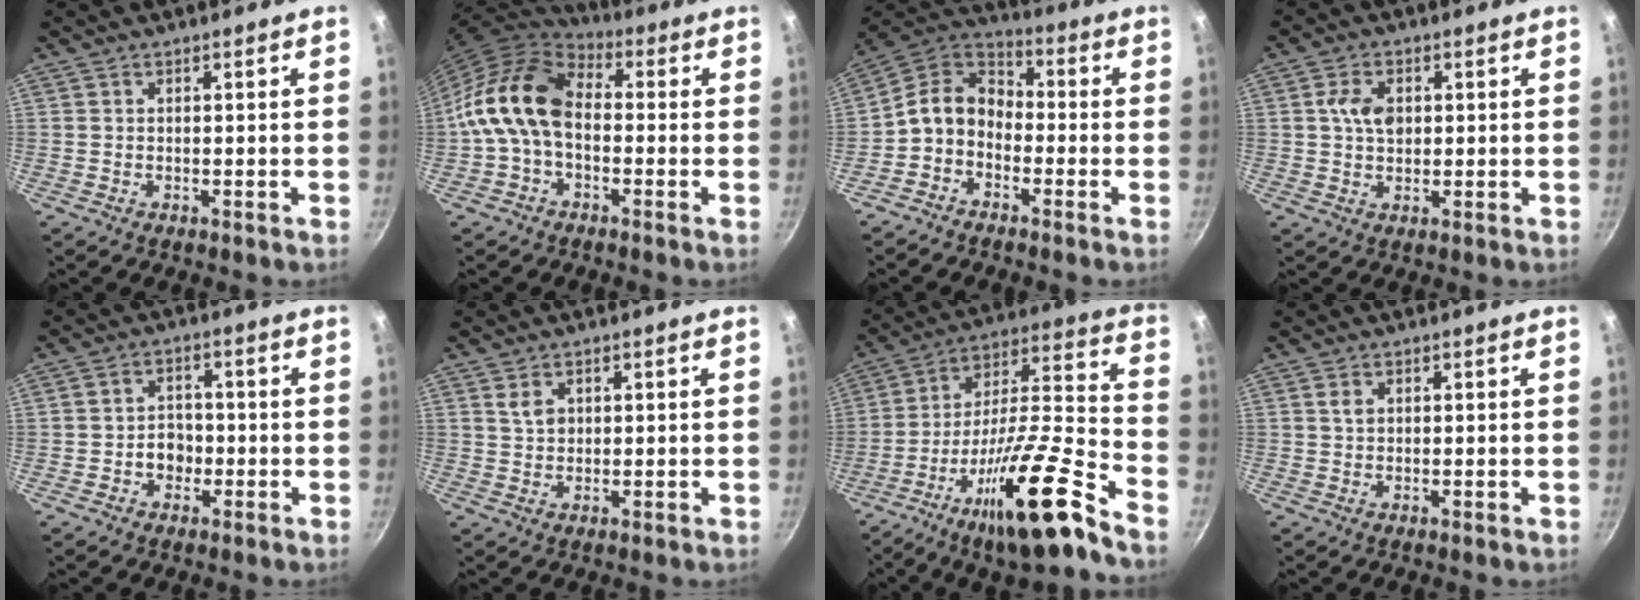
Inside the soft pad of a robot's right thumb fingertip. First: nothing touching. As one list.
[{"total": 14.1, "force": [-1.2, 9.3, 10.5], "torque": [-0.181, 0.040, -0.043]}, {"total": 9.8, "force": [-2.7, 7.3, 6.0], "torque": [-0.094, 0.054, -0.076]}, {"total": 5.4, "force": [0.8, 3.8, 3.8], "torque": [-0.056, 0.003, 0.011]}, {"total": 4.6, "force": [-1.5, 3.7, 2.3], "torque": [-0.010, 0.016, -0.027]}, {"total": 2.9, "force": [1.1, 2.1, 1.8], "torque": [-0.024, -0.001, 0.021]}, {"total": 22.4, "force": [-13.8, 3.7, 17.2], "torque": [-0.252, 0.092, -0.245]}, {"total": 1.6, "force": [0.4, 1.1, 1.2], "torque": [-0.019, 0.003, 0.006]}]